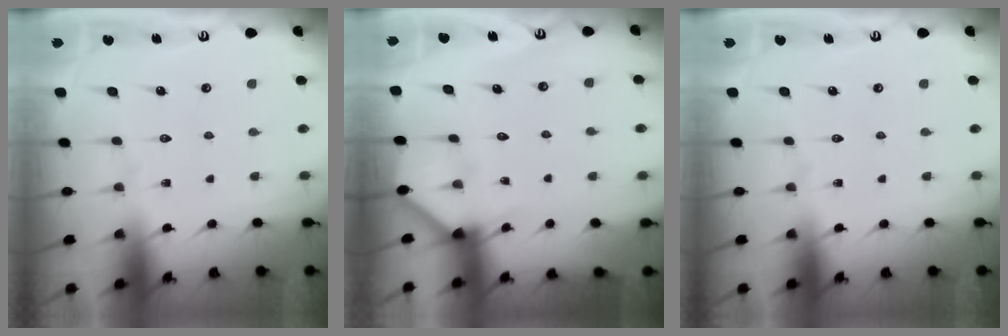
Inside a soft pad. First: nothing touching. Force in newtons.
{"total": 2.9, "press": 2.9, "slide": 0.3}
{"total": 0.0}